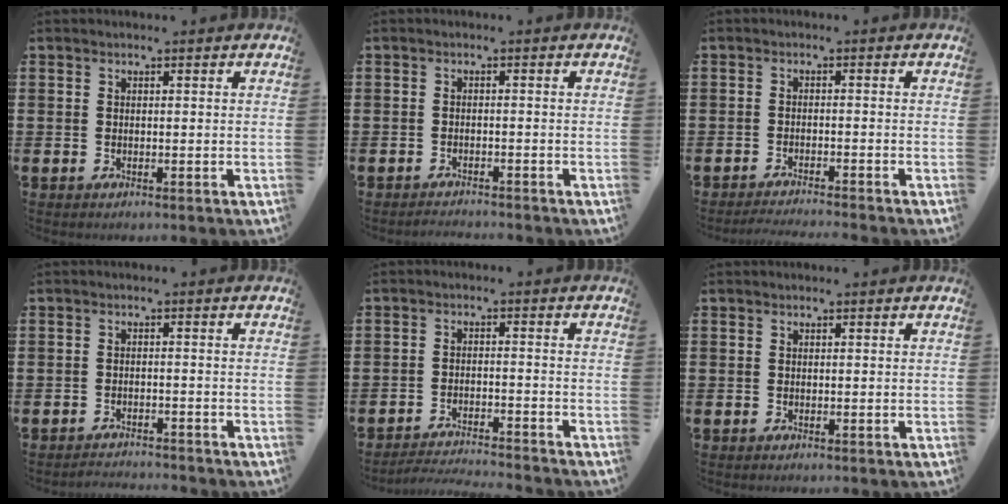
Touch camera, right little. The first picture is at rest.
{"total": 1.2, "force": [-1.2, -0.1, 0.0], "torque": [-0.002, 0.002, -0.024]}
{"total": 1.6, "force": [-1.6, -0.3, 0.3], "torque": [-0.005, 0.003, -0.032]}
{"total": 1.7, "force": [-1.7, -0.1, -0.2], "torque": [-0.002, 0.005, -0.036]}
{"total": 2.8, "force": [-2.8, -0.2, 0.2], "torque": [-0.006, 0.002, -0.060]}
{"total": 0.0}